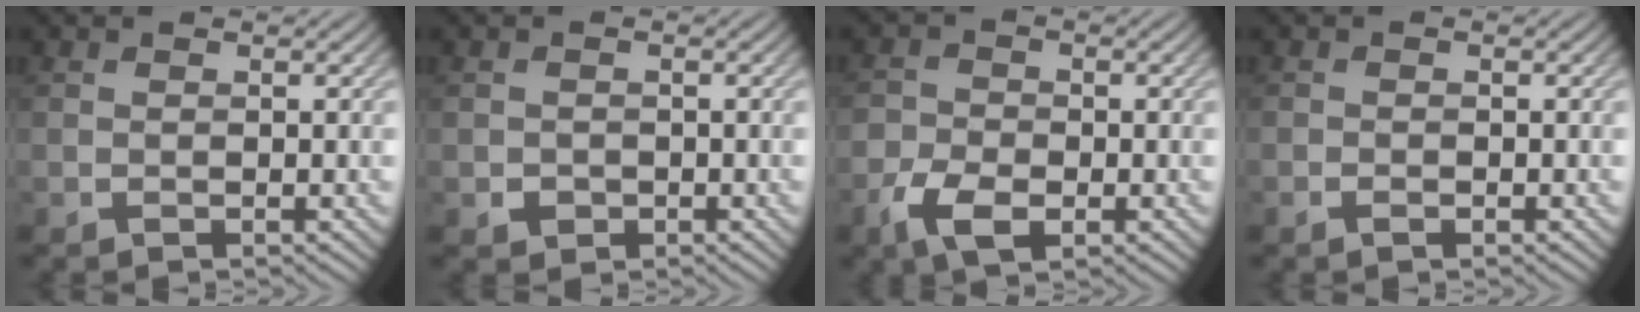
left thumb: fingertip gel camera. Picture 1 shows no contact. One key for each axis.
{"total": 1.3, "fx": -0.4, "fy": 1.2, "fz": 0.3, "tx": -0.002, "ty": -0.002, "tz": -0.009}
{"total": 5.4, "fx": -2.6, "fy": 3.3, "fz": 3.4, "tx": -0.076, "ty": -0.005, "tz": -0.057}
{"total": 0.6, "fx": -0.5, "fy": 0.3, "fz": 0.3, "tx": -0.007, "ty": 0.001, "tz": -0.010}